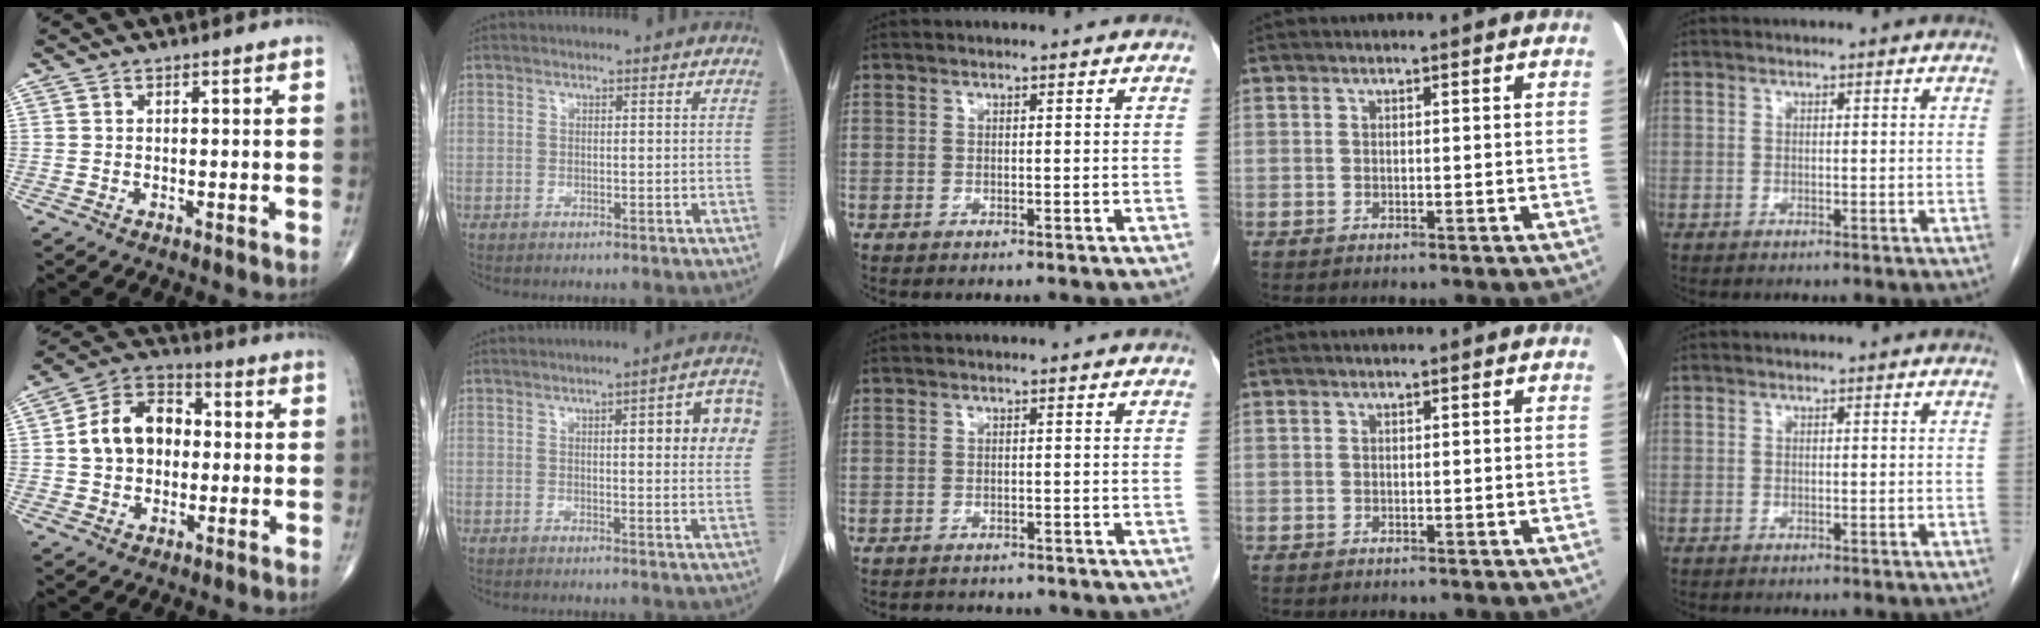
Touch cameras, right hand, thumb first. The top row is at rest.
{"thumb": {"total": 12.3, "force": [0.4, 9.1, 8.2], "torque": [-0.116, 0.030, -0.002]}, "index": {"total": 9.4, "force": [2.4, 1.9, 8.9], "torque": [-0.108, 0.015, 0.024]}, "middle": {"total": 4.4, "force": [-3.9, 1.7, 1.2], "torque": [-0.014, 0.000, -0.046]}}